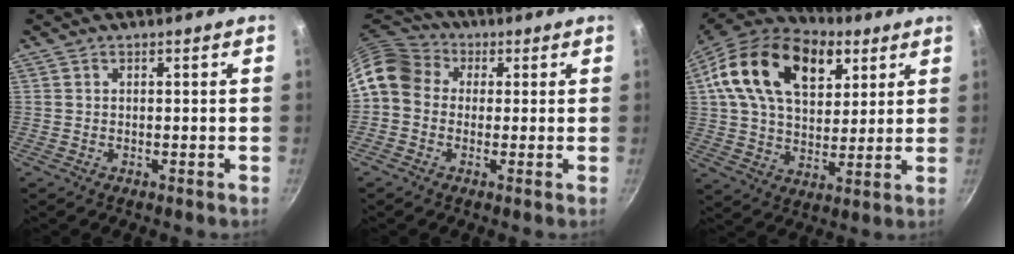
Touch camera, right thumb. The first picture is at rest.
{"total": 10.6, "force": [1.6, 8.9, 5.5], "torque": [-0.081, 0.026, 0.006]}
{"total": 21.9, "force": [9.9, 13.2, 14.4], "torque": [-0.216, -0.018, 0.163]}